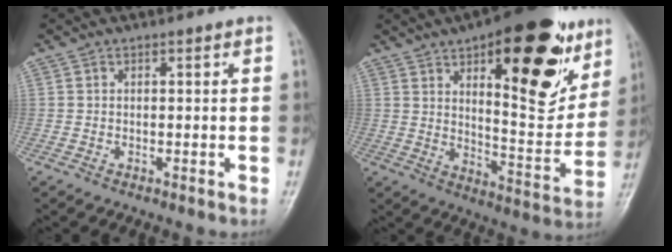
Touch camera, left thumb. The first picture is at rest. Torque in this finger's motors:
{"motor_torque": [0.96, 0.80, 1.26, -0.52, 0.19]}